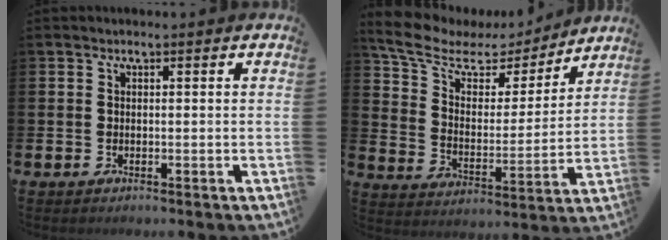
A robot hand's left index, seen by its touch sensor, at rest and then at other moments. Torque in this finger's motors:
{"motor_torque": [1.23, -0.91, 0.63, 0.08]}